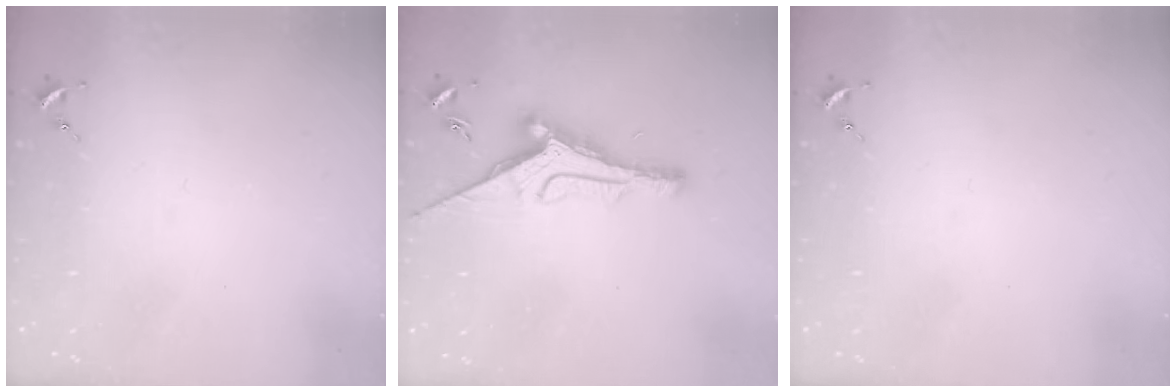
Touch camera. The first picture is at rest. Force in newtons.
{"total": 12.7, "press": 12.6, "slide": 1.2}
{"total": 0.0}